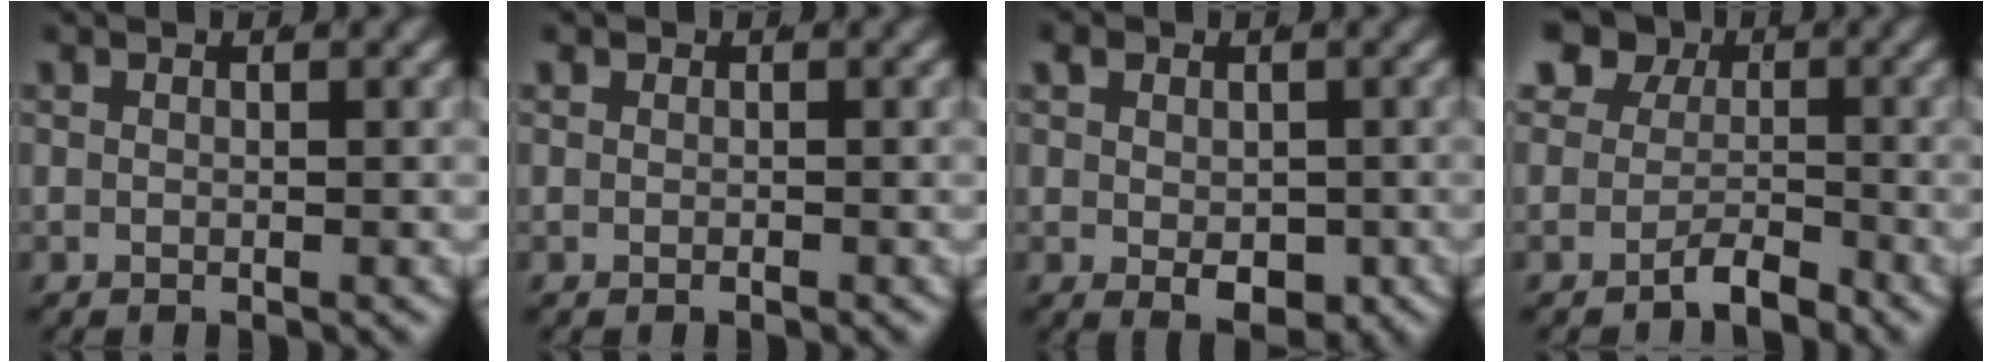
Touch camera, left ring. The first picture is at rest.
{"total": 0.6, "force": [-0.1, 0.6, 0.1], "torque": [-0.003, -0.006, 0.001]}
{"total": 3.0, "force": [-0.7, 1.6, 2.4], "torque": [-0.040, -0.022, 0.003]}
{"total": 6.8, "force": [0.5, 6.1, 3.0], "torque": [-0.051, -0.002, -0.003]}